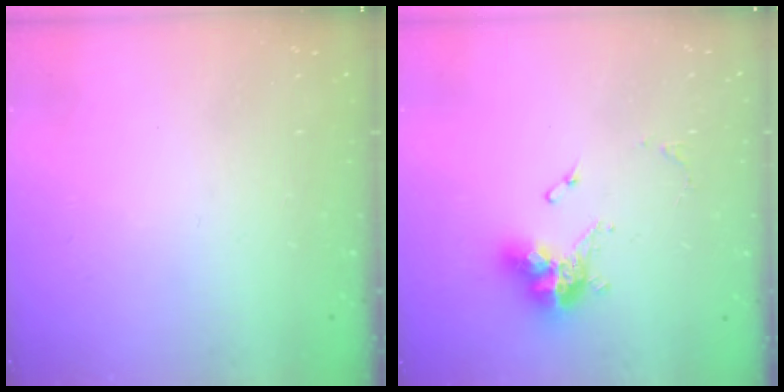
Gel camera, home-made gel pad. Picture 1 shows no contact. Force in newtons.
{"total": 11.4, "press": 11.4, "slide": 0.9}